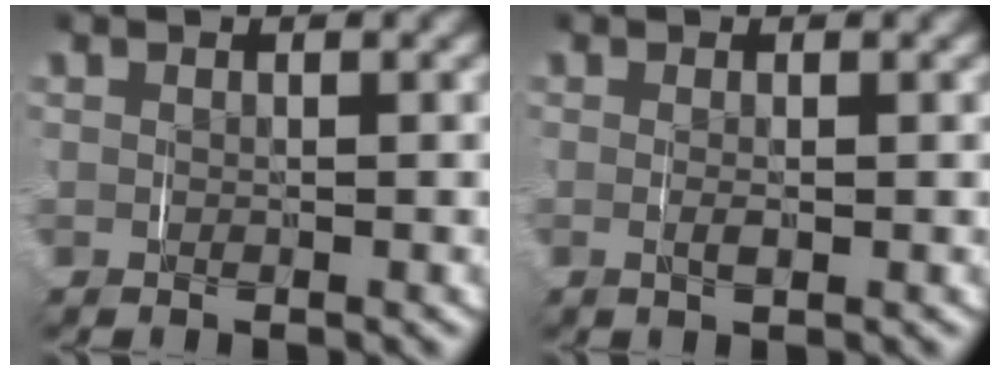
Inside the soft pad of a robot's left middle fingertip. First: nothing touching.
{"total": 0.8, "force": [-0.2, -0.1, 0.8], "torque": [-0.012, -0.004, -0.002]}